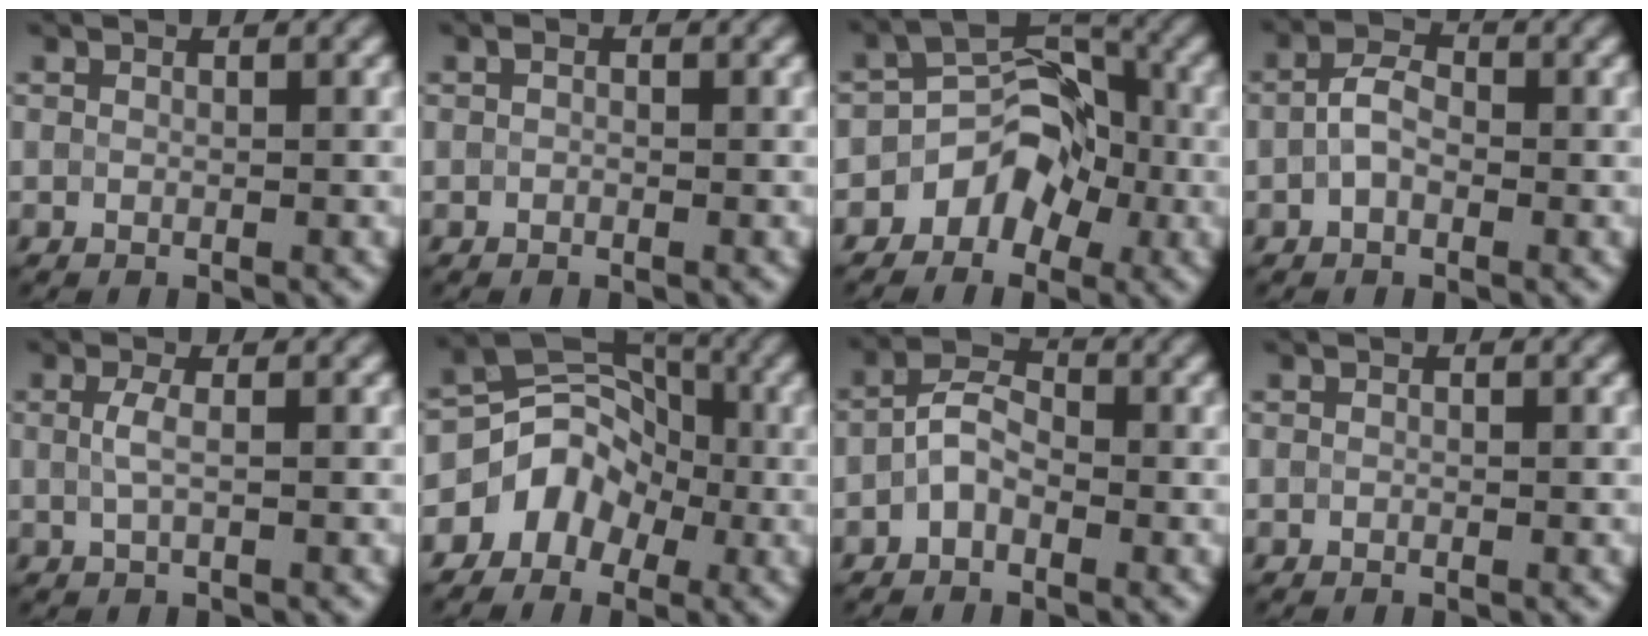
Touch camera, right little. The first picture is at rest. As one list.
[{"total": 0.6, "force": [-0.1, 0.4, 0.4], "torque": [-0.007, -0.001, -0.003]}, {"total": 5.3, "force": [-2.3, 3.8, 2.9], "torque": [-0.024, 0.011, -0.043]}, {"total": 2.8, "force": [-0.6, 1.7, 2.1], "torque": [-0.042, 0.009, -0.020]}, {"total": 1.6, "force": [0.1, 0.4, 1.5], "torque": [-0.033, 0.002, 0.003]}, {"total": 5.8, "force": [-2.0, 4.8, 2.7], "torque": [-0.032, 0.010, -0.049]}, {"total": 3.2, "force": [-1.1, 2.0, 2.3], "torque": [-0.042, 0.012, -0.030]}, {"total": 0.0}]